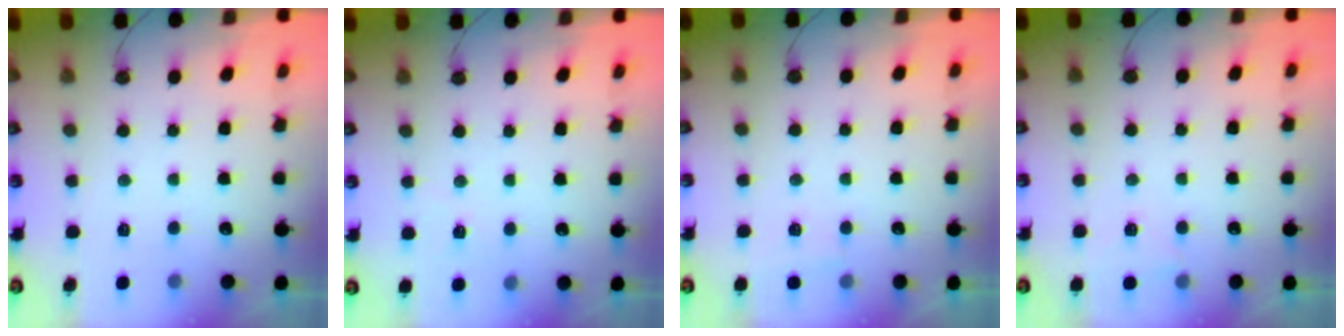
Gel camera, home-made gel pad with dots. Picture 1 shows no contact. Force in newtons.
{"total": 3.3, "press": 3.2, "slide": 0.6}
{"total": 2.6, "press": 2.4, "slide": 0.9}
{"total": 3.2, "press": 2.4, "slide": 2.0}